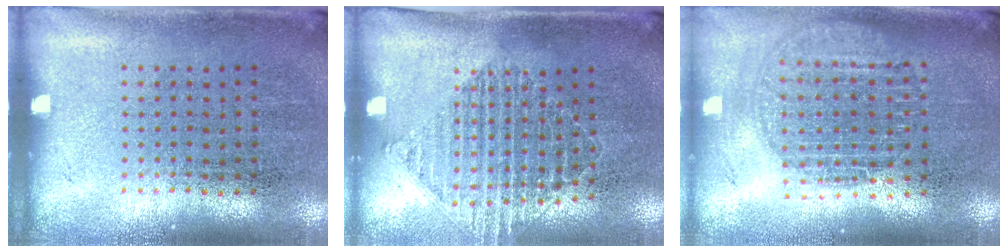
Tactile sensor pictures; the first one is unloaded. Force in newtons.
{"total": 1.3, "press": 1.2, "slide": 0.5}
{"total": 1.7, "press": 1.5, "slide": 0.9}